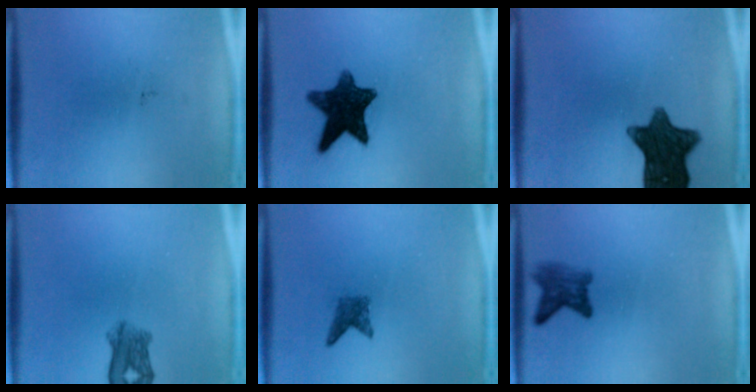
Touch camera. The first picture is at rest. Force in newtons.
{"total": 11.2}
{"total": 11.9}
{"total": 3.8}
{"total": 2.0}
{"total": 3.5}